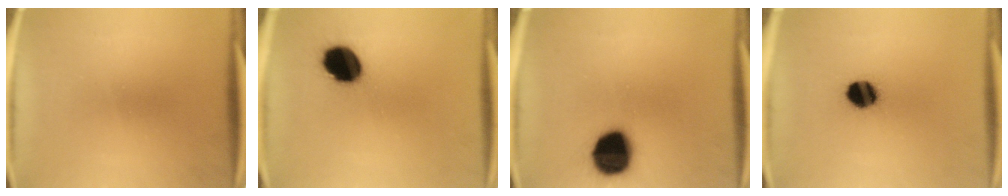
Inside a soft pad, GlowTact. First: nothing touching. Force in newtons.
{"total": 11.7}
{"total": 15.2}
{"total": 8.3}